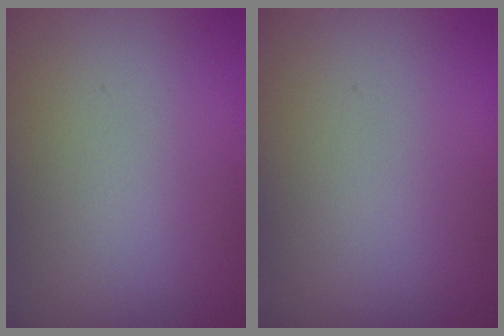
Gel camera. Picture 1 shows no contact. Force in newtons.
{"total": 0.0}